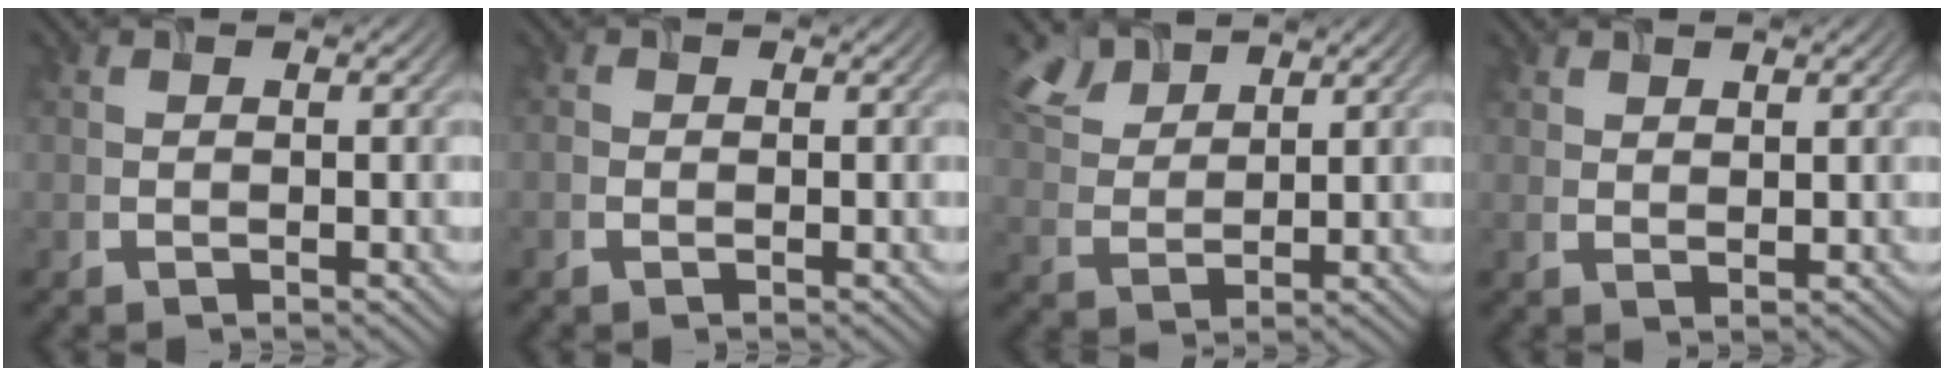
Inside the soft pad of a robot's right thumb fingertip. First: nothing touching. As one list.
[{"total": 0.7, "force": [-0.5, 0.4, 0.2], "torque": [-0.008, -0.002, -0.010]}, {"total": 6.2, "force": [4.6, 2.9, 3.1], "torque": [-0.082, 0.011, 0.098]}, {"total": 1.6, "force": [1.3, 0.7, 0.6], "torque": [-0.016, -0.002, 0.030]}]